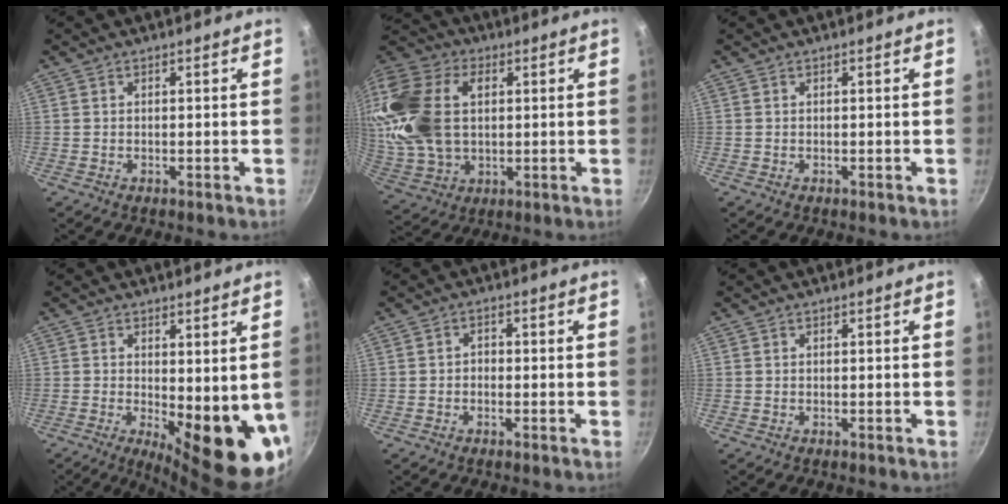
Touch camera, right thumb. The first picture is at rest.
{"total": 23.3, "force": [4.1, 15.6, 16.8], "torque": [-0.350, 0.010, 0.080]}
{"total": 0.0}
{"total": 12.4, "force": [-0.6, 4.5, 11.5], "torque": [-0.123, -0.023, 0.003]}
{"total": 1.7, "force": [-0.5, 1.3, 0.9], "torque": [-0.011, 0.009, -0.011]}
{"total": 0.0}